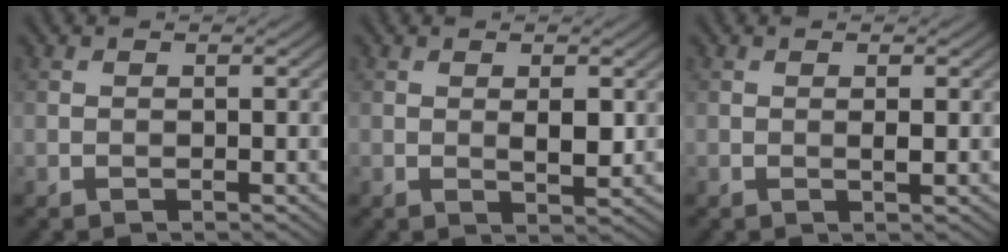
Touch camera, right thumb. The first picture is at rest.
{"total": 2.4, "force": [0.5, 0.9, 2.1], "torque": [-0.043, -0.007, 0.010]}
{"total": 0.8, "force": [0.1, 0.1, 0.7], "torque": [-0.017, -0.001, 0.001]}